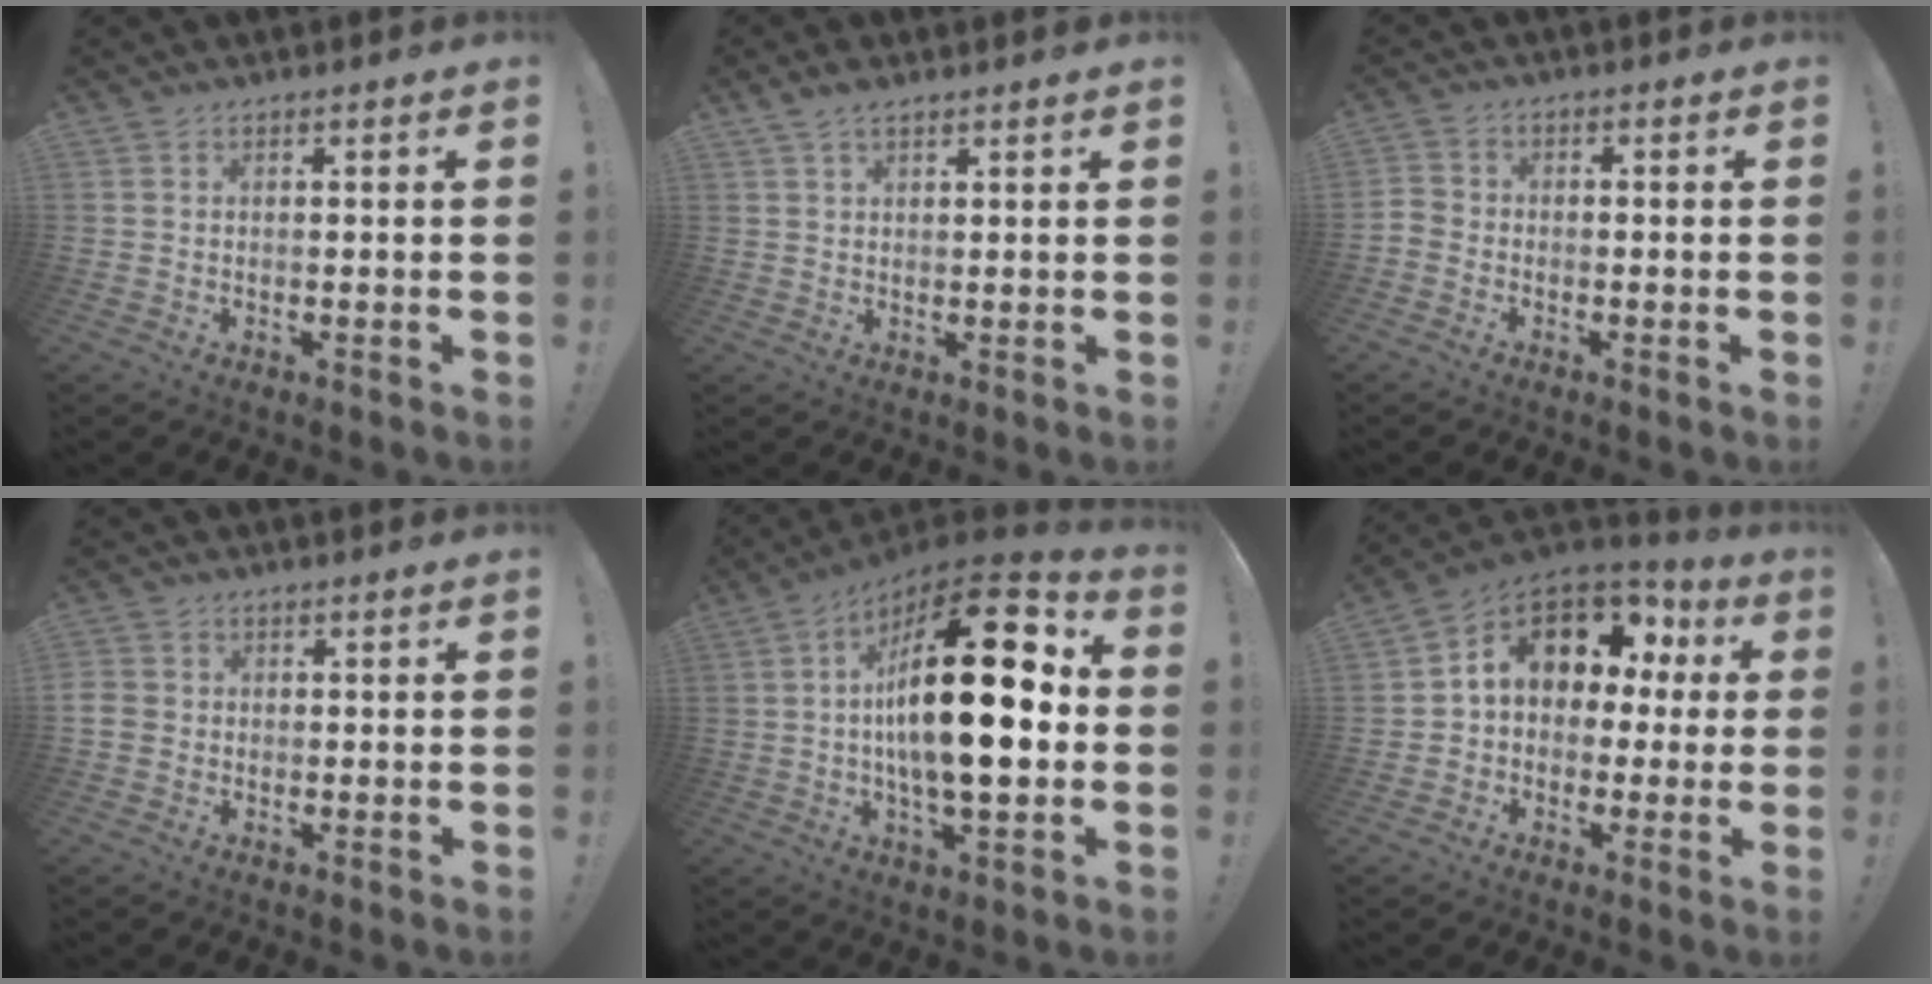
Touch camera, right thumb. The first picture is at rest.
{"total": 3.3, "force": [2.6, 1.1, 1.7], "torque": [-0.032, -0.010, 0.047]}
{"total": 2.8, "force": [-2.0, 1.7, 0.9], "torque": [-0.019, 0.008, -0.039]}
{"total": 2.8, "force": [-0.8, 2.4, 1.2], "torque": [-0.028, 0.005, -0.014]}
{"total": 25.5, "force": [1.3, 8.8, 23.9], "torque": [-0.386, -0.010, 0.009]}
{"total": 11.8, "force": [4.1, 8.6, 6.9], "torque": [-0.106, -0.015, 0.076]}